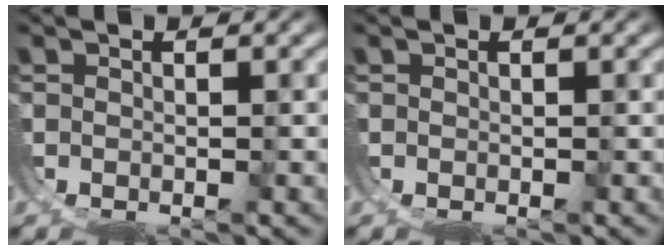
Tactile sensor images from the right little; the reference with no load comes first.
{"total": 0.0}